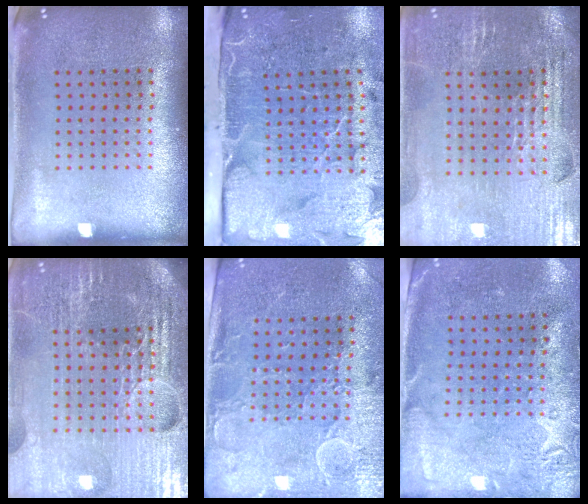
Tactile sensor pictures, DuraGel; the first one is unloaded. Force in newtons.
{"total": 5.2, "press": 4.1, "slide": 3.2}
{"total": 2.9, "press": 2.8, "slide": 0.5}
{"total": 6.1, "press": 5.4, "slide": 2.8}
{"total": 3.0, "press": 2.6, "slide": 1.5}
{"total": 2.7, "press": 2.3, "slide": 1.5}